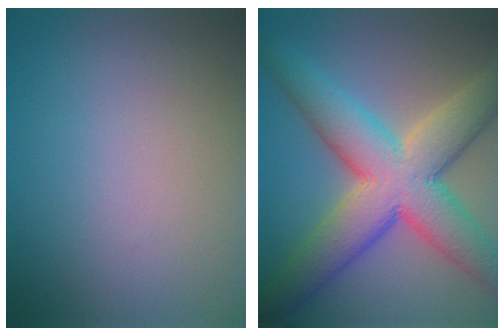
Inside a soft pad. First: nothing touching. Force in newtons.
{"total": 11.2, "press": 11.2, "slide": 0.6}